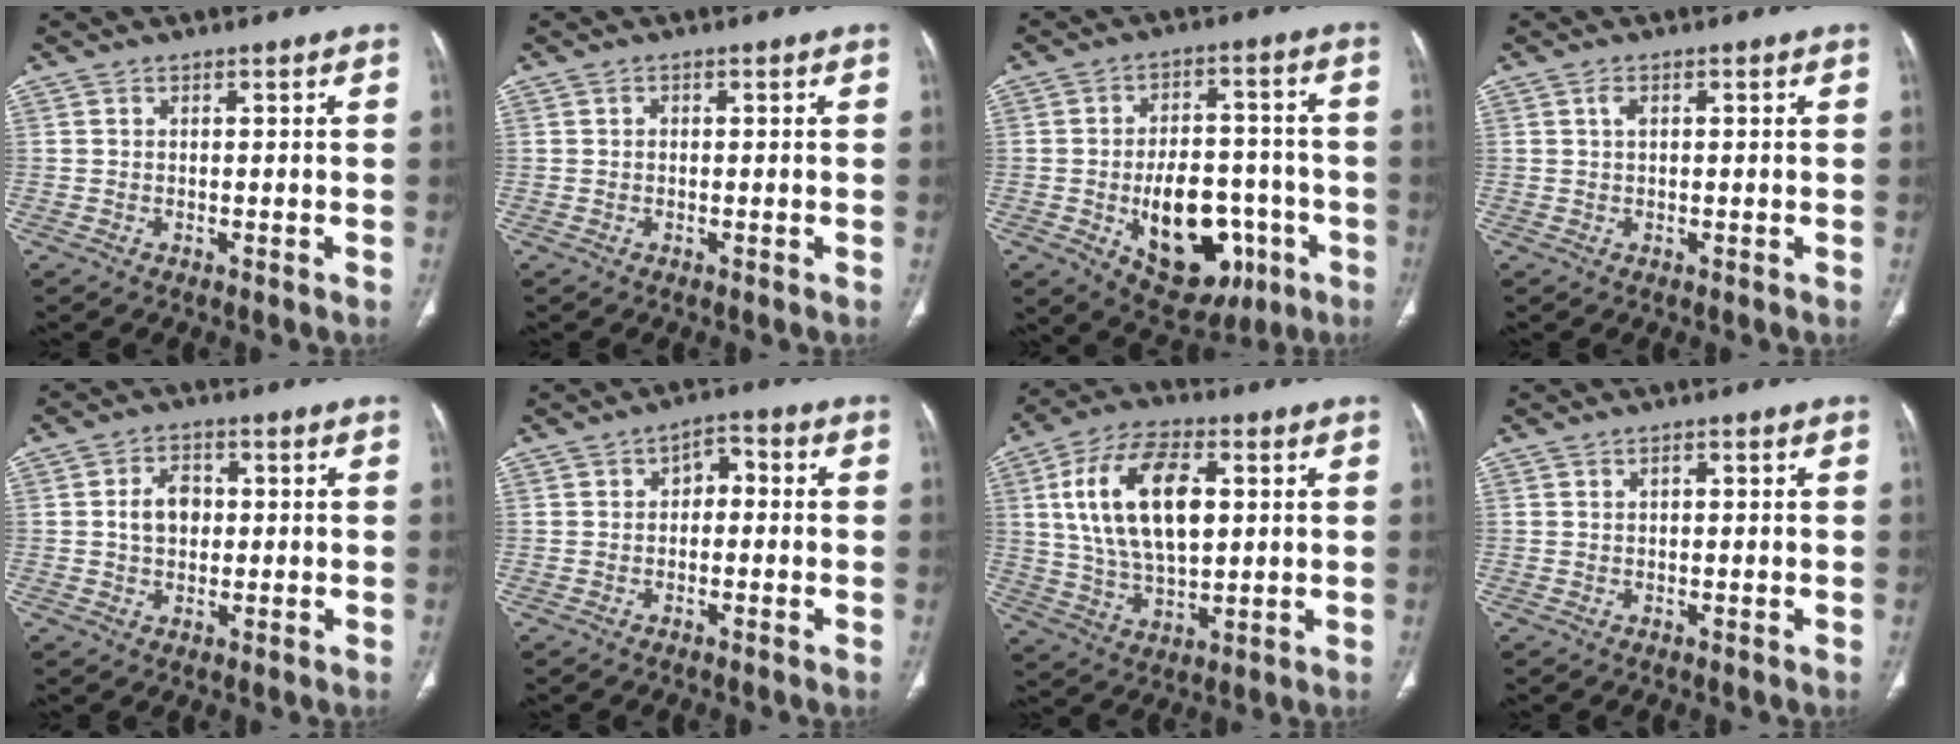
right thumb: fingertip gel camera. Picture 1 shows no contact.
{"total": 0.7, "force": [0.2, 0.5, 0.4], "torque": [-0.007, 0.005, 0.003]}
{"total": 18.3, "force": [-5.7, 11.0, 13.6], "torque": [-0.158, 0.031, -0.063]}
{"total": 1.6, "force": [0.6, 0.8, 1.2], "torque": [-0.025, 0.006, 0.012]}
{"total": 5.6, "force": [0.5, 4.1, 3.9], "torque": [-0.055, 0.009, 0.005]}
{"total": 4.1, "force": [0.3, 2.7, 3.1], "torque": [-0.028, 0.017, -0.007]}
{"total": 18.4, "force": [4.1, 9.7, 15.1], "torque": [-0.268, 0.000, 0.076]}
{"total": 1.1, "force": [0.5, 0.5, 0.9], "torque": [-0.016, 0.003, 0.008]}